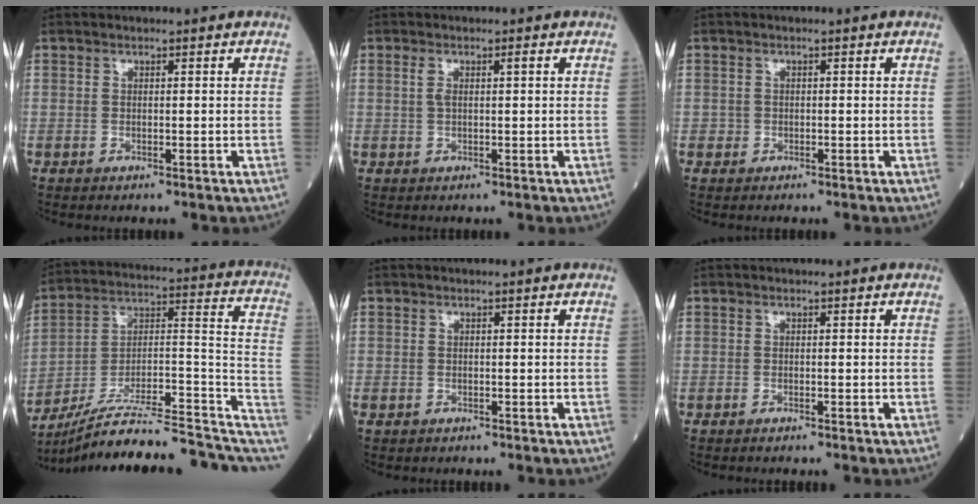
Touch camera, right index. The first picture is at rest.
{"total": 1.9, "force": [0.5, 0.5, 1.8], "torque": [-0.038, 0.015, 0.012]}
{"total": 1.2, "force": [-0.1, 1.2, -0.1], "torque": [0.009, 0.009, -0.006]}
{"total": 23.2, "force": [-20.1, 1.8, 11.5], "torque": [-0.130, 0.031, -0.313]}
{"total": 0.8, "force": [-0.4, 0.7, 0.2], "torque": [-0.009, 0.001, -0.009]}
{"total": 0.0}